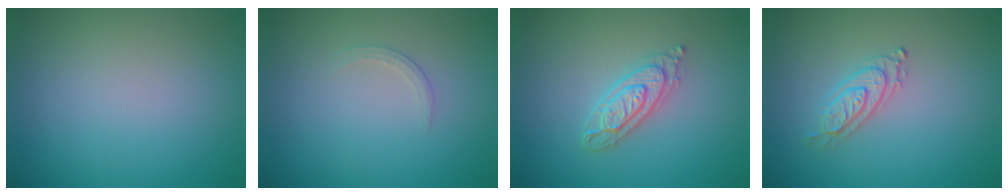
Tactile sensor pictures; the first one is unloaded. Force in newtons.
{"total": 1.0, "press": 1.0, "slide": 0.0}
{"total": 2.6, "press": 2.5, "slide": 0.5}
{"total": 2.2, "press": 2.1, "slide": 0.6}